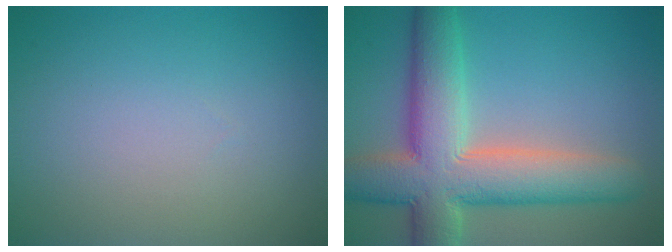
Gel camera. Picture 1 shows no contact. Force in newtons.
{"total": 10.4, "press": 10.4, "slide": 1.0}